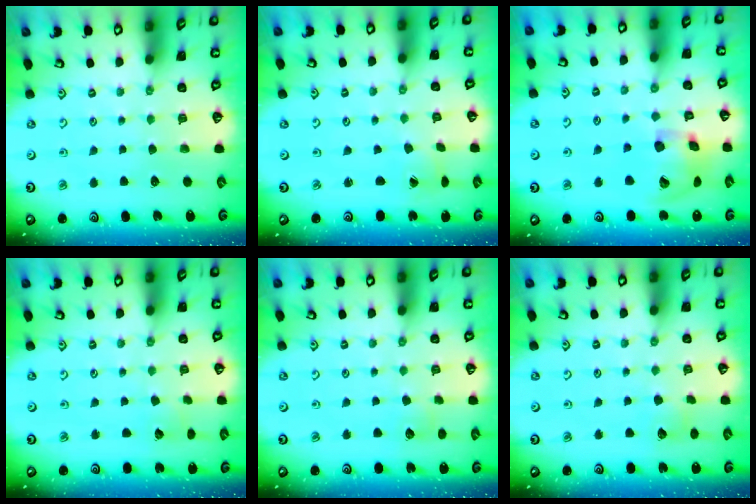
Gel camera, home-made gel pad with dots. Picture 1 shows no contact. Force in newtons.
{"total": 1.3, "press": 1.3, "slide": 0.0}
{"total": 16.4, "press": 16.3, "slide": 2.4}
{"total": 3.5, "press": 3.5, "slide": 0.5}
{"total": 4.8, "press": 4.8, "slide": 0.5}
{"total": 6.6, "press": 6.6, "slide": 0.8}